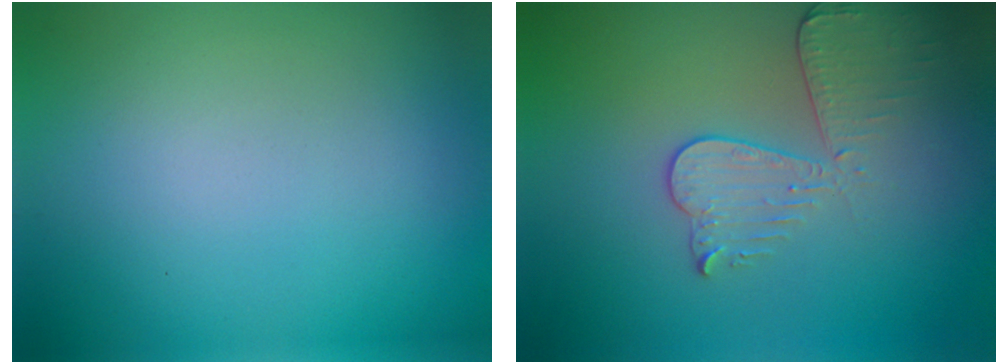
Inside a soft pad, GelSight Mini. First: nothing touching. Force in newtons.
{"total": 3.3, "press": 2.9, "slide": 1.4}